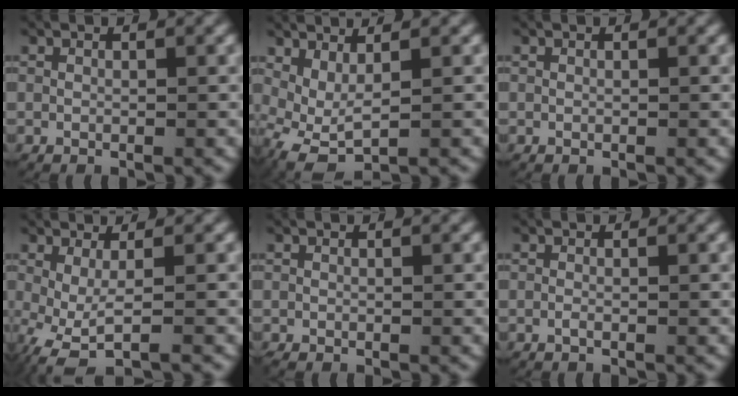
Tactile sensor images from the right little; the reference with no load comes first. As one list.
[{"total": 5.2, "force": [-0.5, 3.7, 3.6], "torque": [-0.094, -0.025, 0.003]}, {"total": 0.0}, {"total": 4.7, "force": [-1.3, 2.1, 3.9], "torque": [-0.080, -0.015, -0.009]}, {"total": 0.6, "force": [-0.5, 0.2, 0.3], "torque": [-0.009, -0.004, -0.006]}, {"total": 0.5, "force": [-0.4, 0.0, 0.3], "torque": [-0.013, -0.003, -0.007]}]